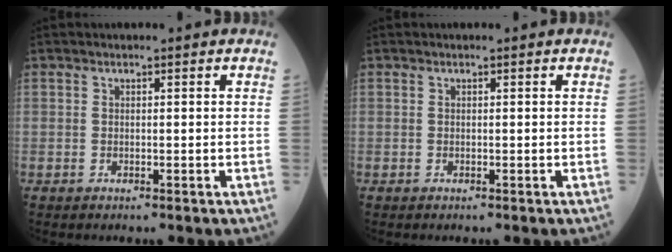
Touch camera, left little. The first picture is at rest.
{"total": 0.0}